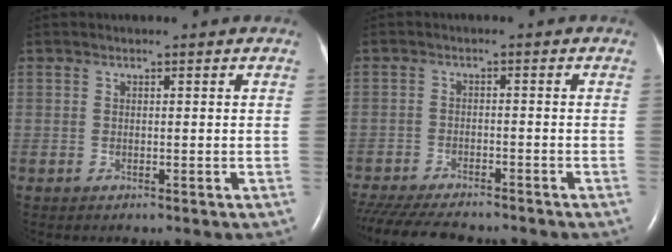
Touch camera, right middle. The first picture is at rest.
{"total": 13.4, "force": [-11.7, 2.9, 5.9], "torque": [-0.119, -0.025, -0.173]}